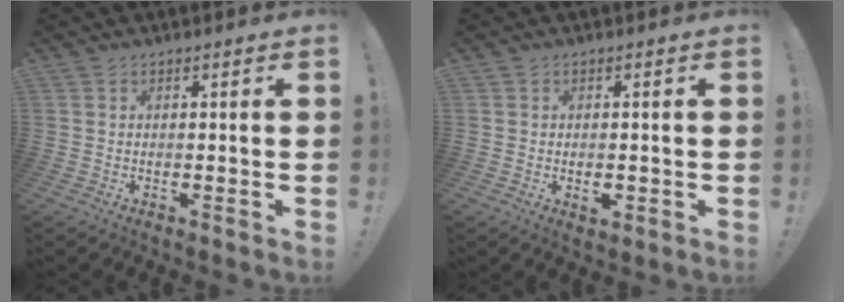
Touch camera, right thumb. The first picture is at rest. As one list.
[{"total": 2.2, "force": [-0.5, 1.4, 1.6], "torque": [-0.019, 0.003, -0.008]}]